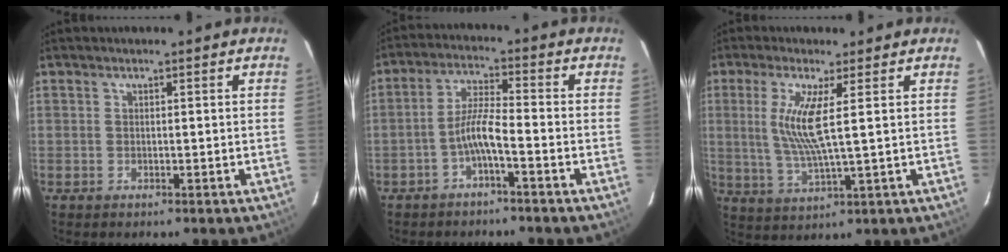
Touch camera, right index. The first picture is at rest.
{"total": 4.9, "force": [-2.6, 0.2, 4.2], "torque": [-0.093, 0.014, -0.049]}
{"total": 8.2, "force": [2.0, 0.5, 8.0], "torque": [-0.165, -0.012, 0.043]}